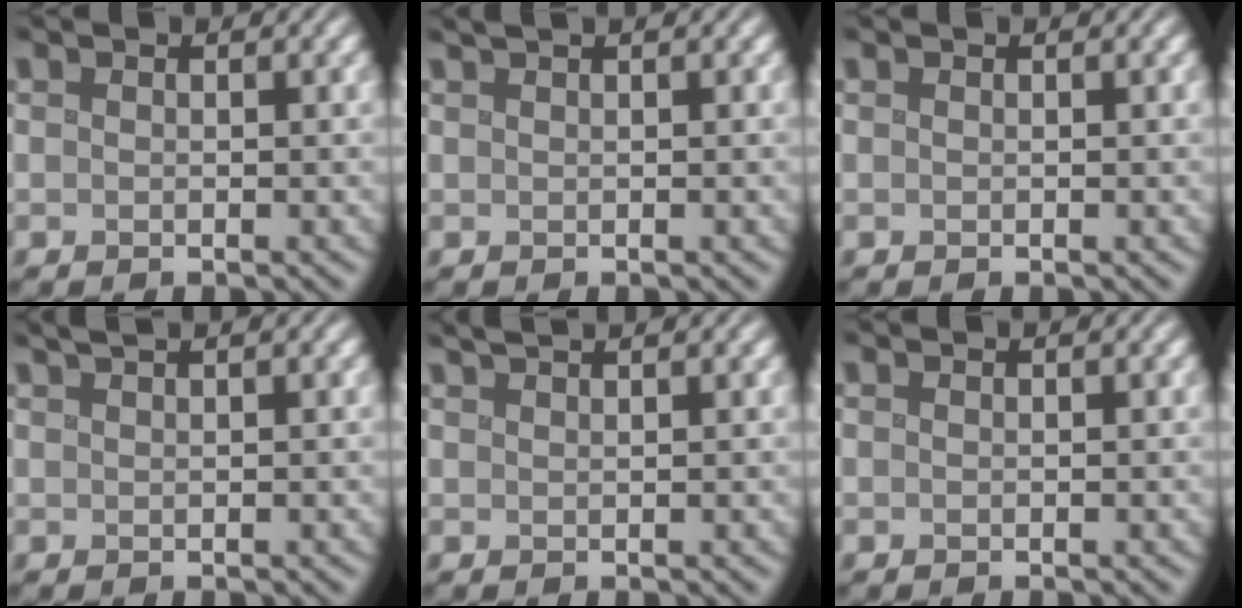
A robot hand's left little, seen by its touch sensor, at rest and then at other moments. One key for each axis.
{"total": 2.1, "fx": 1.6, "fy": 0.7, "fz": 1.3, "tx": -0.004, "ty": 0.009, "tz": 0.008}
{"total": 0.0}
{"total": 3.0, "fx": 2.2, "fy": 0.9, "fz": 1.8, "tx": -0.007, "ty": 0.016, "tz": 0.012}
{"total": 2.6, "fx": 2.2, "fy": 0.6, "fz": 1.2, "tx": 0.001, "ty": 0.012, "tz": 0.015}
{"total": 0.0}